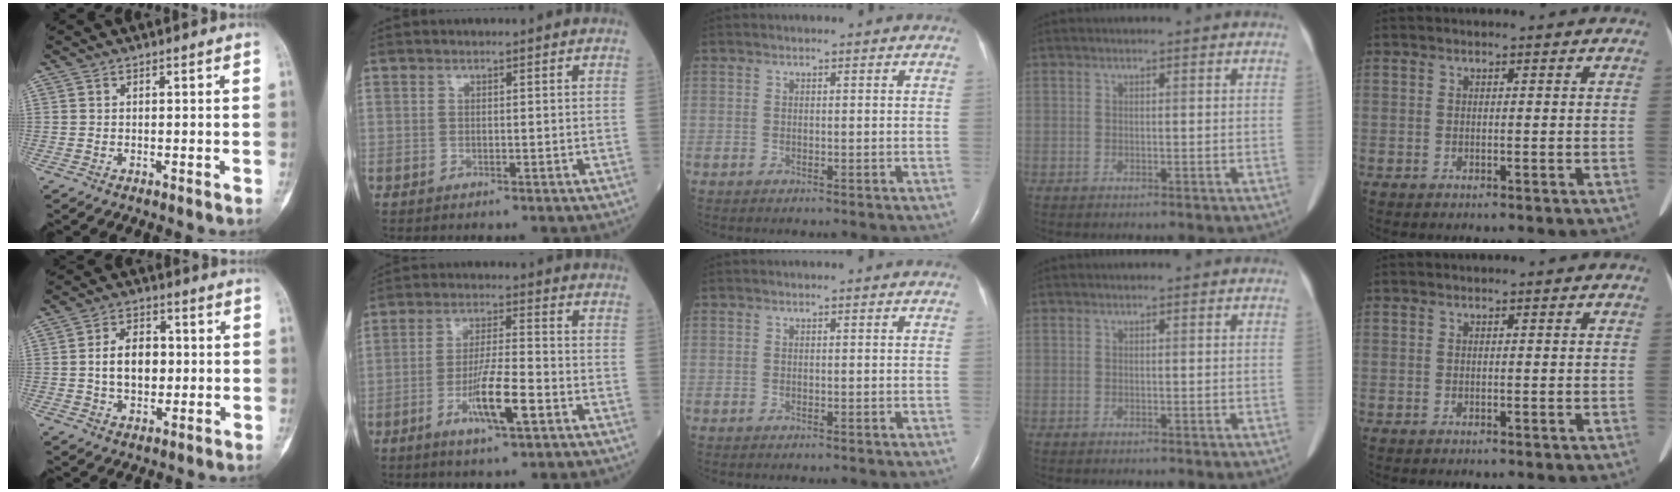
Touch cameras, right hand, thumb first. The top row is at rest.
{"thumb": {"total": 8.8, "force": [0.1, 6.0, 6.4], "torque": [-0.085, 0.011, 0.001]}, "index": {"total": 8.6, "force": [-3.5, 1.0, 7.8], "torque": [-0.142, -0.005, -0.061]}}